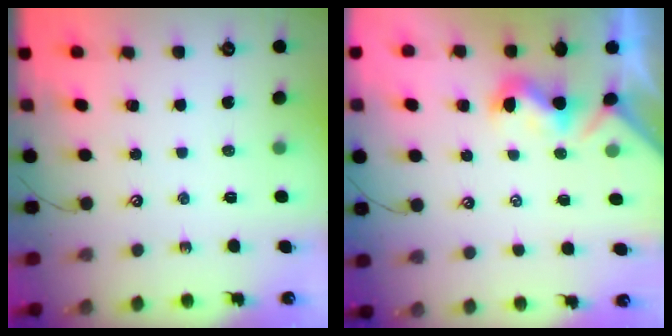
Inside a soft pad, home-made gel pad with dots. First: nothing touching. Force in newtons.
{"total": 1.0, "press": 0.8, "slide": 0.6}